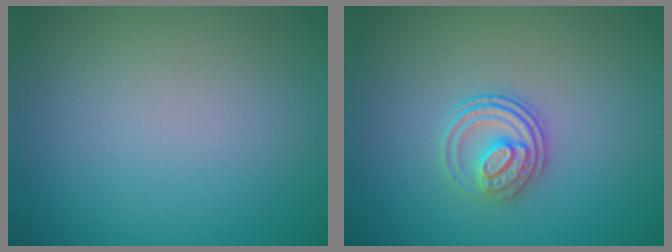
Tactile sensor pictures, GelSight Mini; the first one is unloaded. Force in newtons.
{"total": 3.1, "press": 2.6, "slide": 1.7}